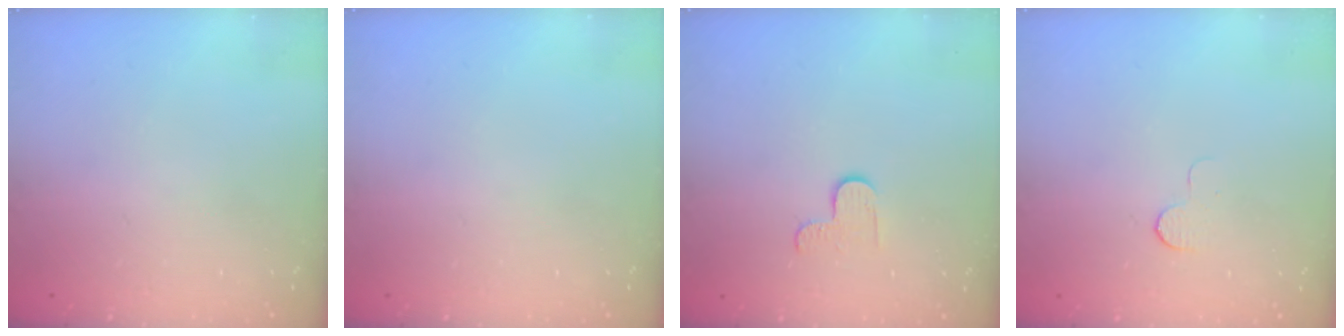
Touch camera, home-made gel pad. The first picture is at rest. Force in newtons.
{"total": 0.0}
{"total": 2.9, "press": 2.9, "slide": 0.3}
{"total": 3.7, "press": 3.7, "slide": 0.3}